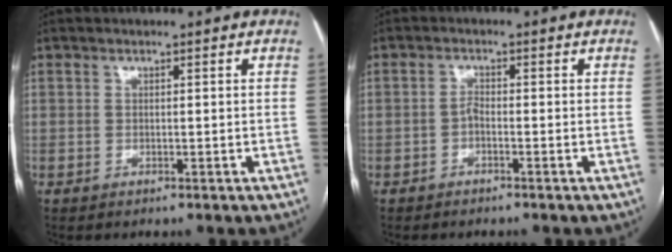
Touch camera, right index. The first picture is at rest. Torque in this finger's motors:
{"motor_torque": [0.22, -0.10, 0.04, 0.03]}